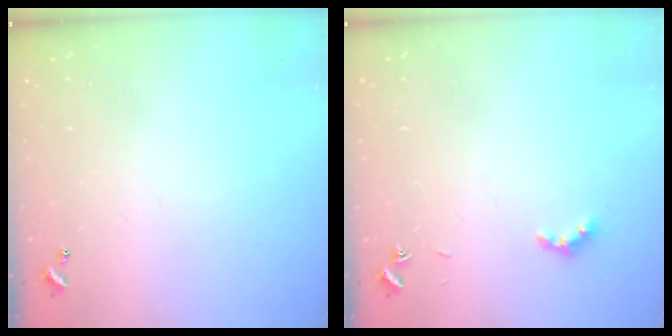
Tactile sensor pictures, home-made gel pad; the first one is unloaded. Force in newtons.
{"total": 3.5, "press": 3.4, "slide": 1.0}